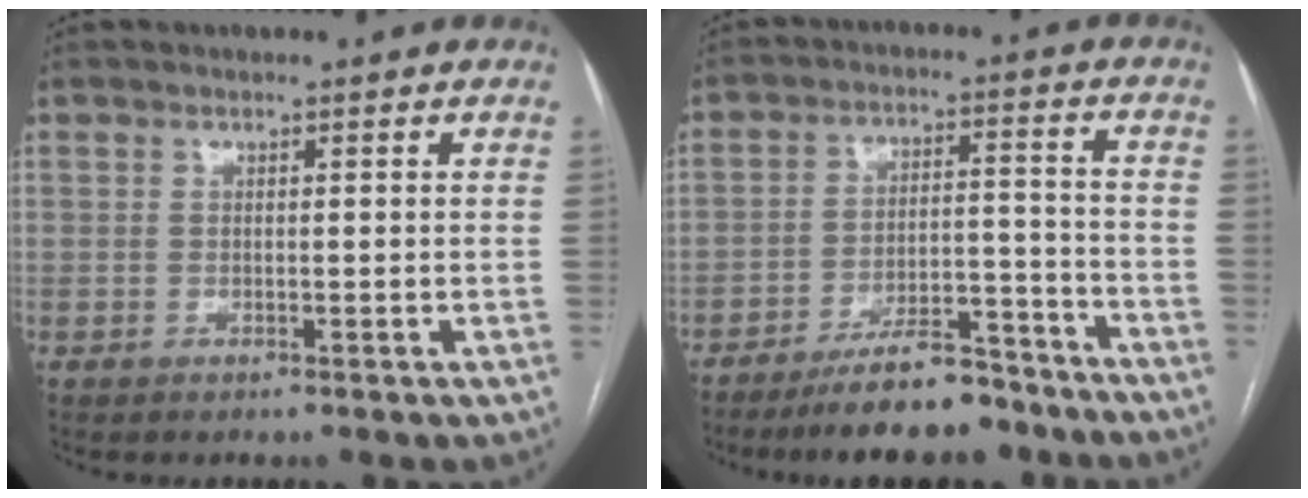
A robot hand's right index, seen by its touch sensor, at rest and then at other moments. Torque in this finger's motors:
{"motor_torque": [0.48, -0.29, 0.02, -0.01]}